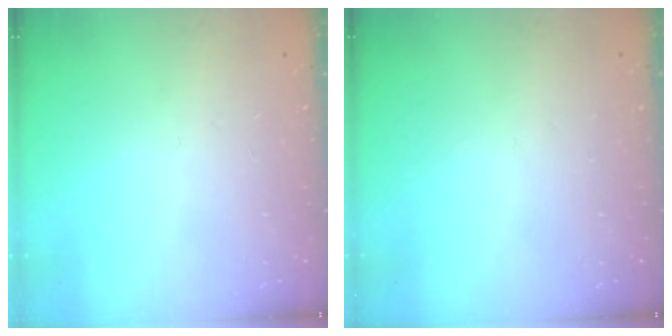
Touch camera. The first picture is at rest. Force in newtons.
{"total": 0.0}